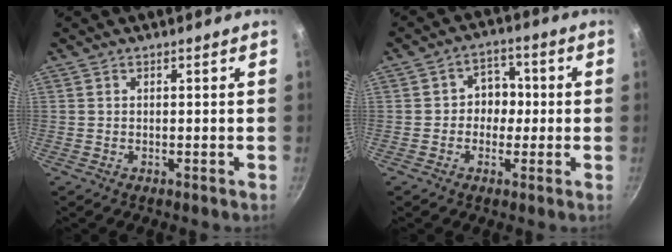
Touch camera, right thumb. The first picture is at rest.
{"total": 6.0, "force": [-0.4, 5.2, 2.9], "torque": [0.010, 0.016, -0.015]}